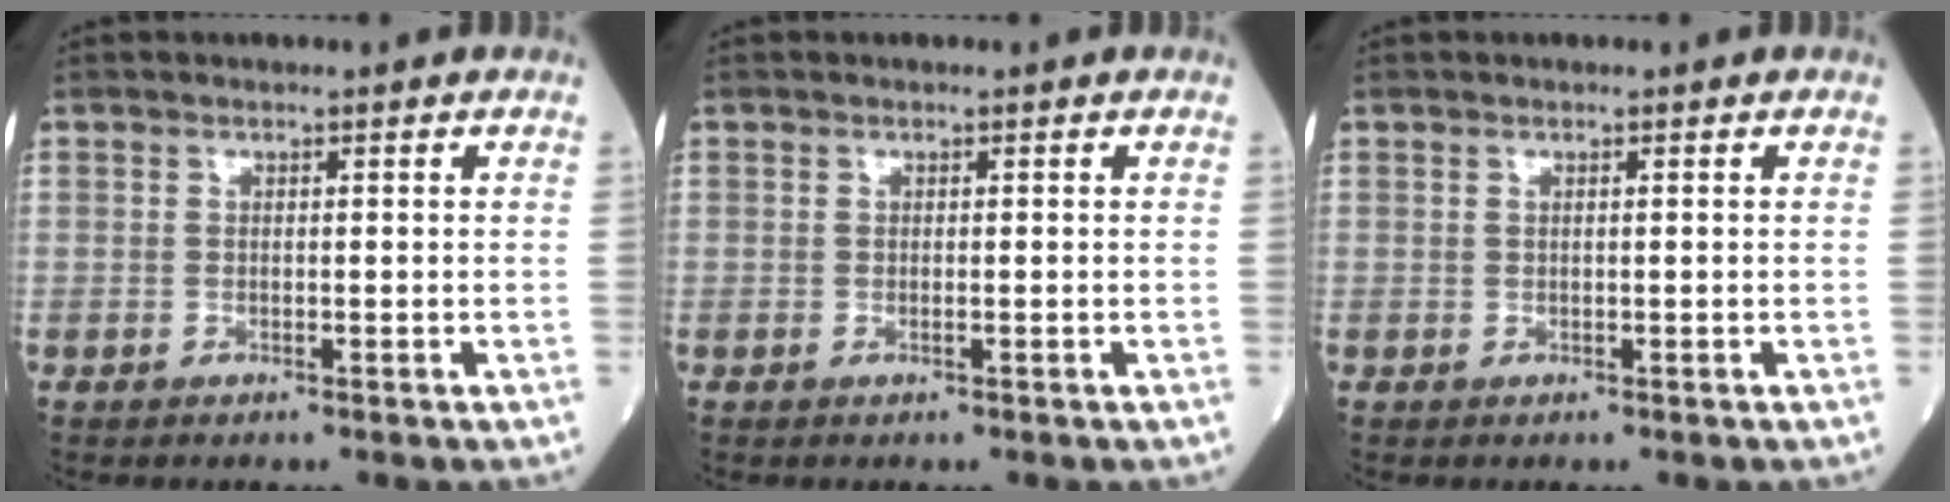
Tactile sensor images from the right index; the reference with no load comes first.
{"total": 0.0}
{"total": 0.0}